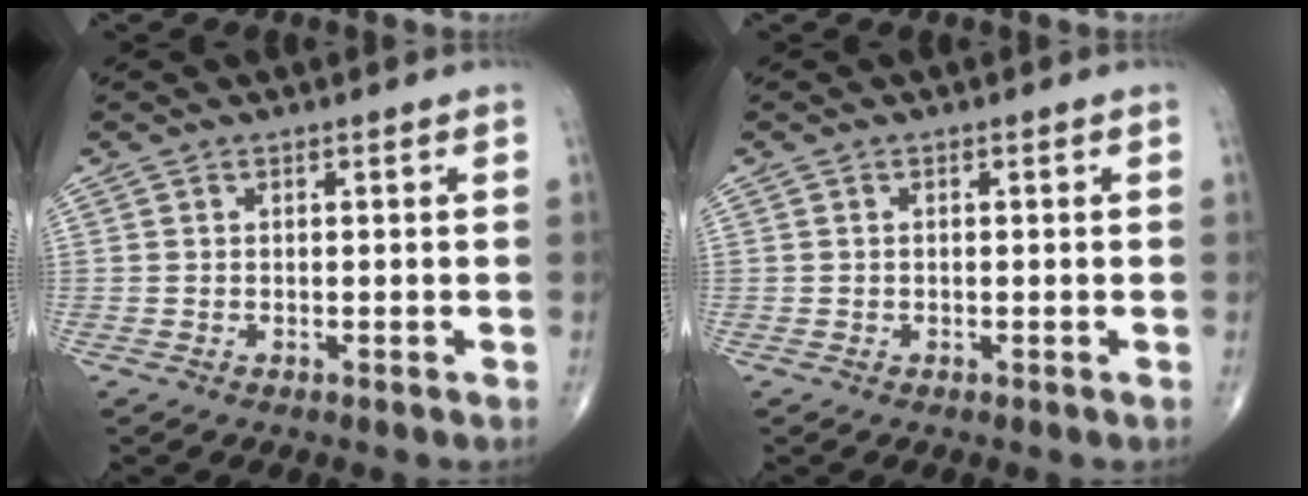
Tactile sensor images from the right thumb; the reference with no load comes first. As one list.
[{"total": 0.0}]